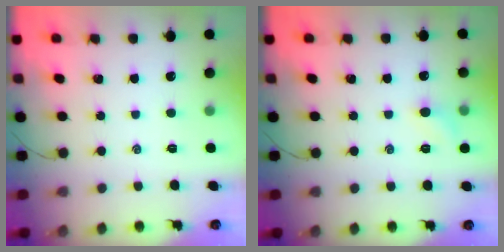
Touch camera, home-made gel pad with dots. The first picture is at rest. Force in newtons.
{"total": 5.3, "press": 5.0, "slide": 1.7}